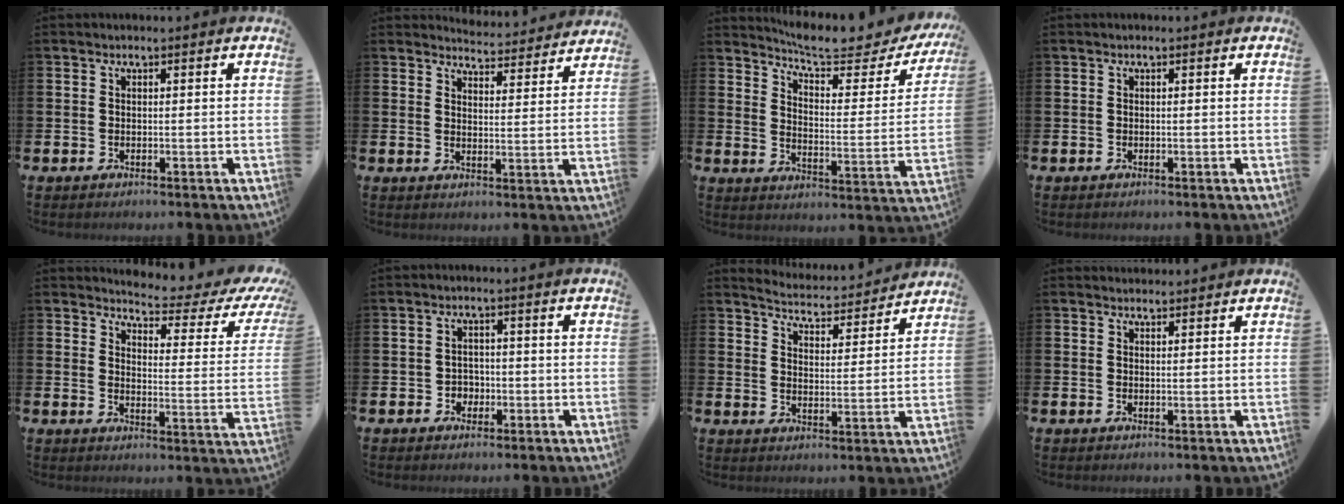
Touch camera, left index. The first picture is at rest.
{"total": 4.8, "force": [4.7, 0.4, 0.0], "torque": [0.002, -0.042, 0.081]}
{"total": 7.4, "force": [6.8, 1.3, 2.7], "torque": [-0.066, -0.052, 0.110]}
{"total": 0.0}
{"total": 4.4, "force": [3.9, 1.0, 1.6], "torque": [-0.033, -0.041, 0.055]}
{"total": 2.1, "force": [-0.8, 1.9, 0.5], "torque": [-0.014, 0.006, -0.021]}
{"total": 4.8, "force": [4.8, 0.5, 0.0], "torque": [-0.014, -0.046, 0.078]}
{"total": 1.7, "force": [1.7, 0.4, 0.0], "torque": [0.014, -0.010, 0.027]}